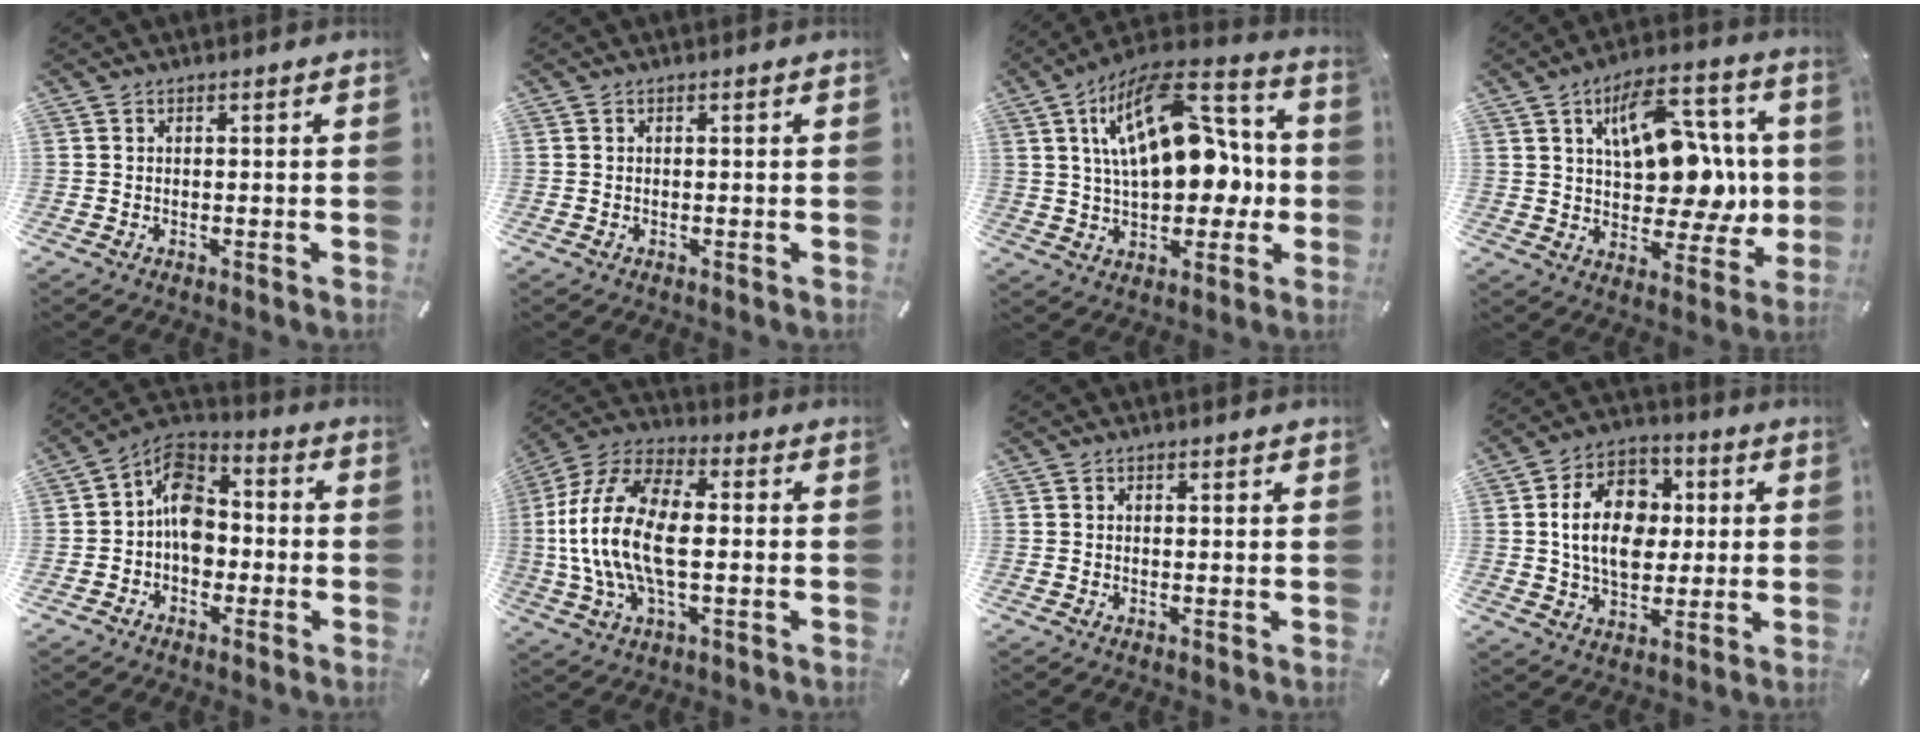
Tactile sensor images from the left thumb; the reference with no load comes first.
{"total": 0.0}
{"total": 20.9, "force": [4.9, 12.0, 16.3], "torque": [-0.276, -0.019, 0.080]}
{"total": 16.8, "force": [4.0, 10.4, 12.5], "torque": [-0.161, -0.017, 0.073]}
{"total": 9.6, "force": [-1.8, 7.4, 5.9], "torque": [-0.109, 0.010, -0.039]}
{"total": 18.2, "force": [-0.9, 9.6, 15.4], "torque": [-0.336, -0.002, -0.020]}
{"total": 0.5, "force": [0.4, 0.3, 0.1], "torque": [0.005, -0.003, 0.006]}
{"total": 14.8, "force": [1.4, 11.0, 9.8], "torque": [-0.170, 0.015, 0.023]}